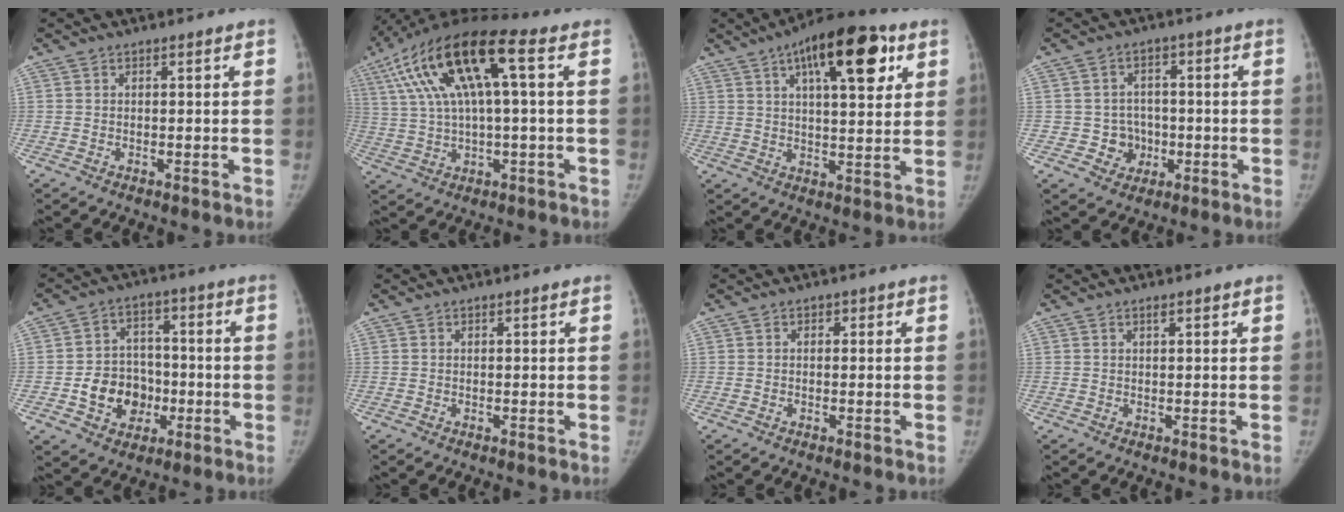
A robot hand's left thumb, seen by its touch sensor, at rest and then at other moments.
{"total": 19.2, "force": [5.4, 5.8, 17.5], "torque": [-0.352, 0.033, 0.095]}
{"total": 17.1, "force": [7.8, 6.4, 13.8], "torque": [-0.176, -0.009, 0.113]}
{"total": 6.2, "force": [-1.2, 6.0, 1.2], "torque": [0.021, 0.017, -0.015]}
{"total": 11.6, "force": [-3.0, 9.7, 5.6], "torque": [-0.044, 0.032, -0.047]}
{"total": 0.0}
{"total": 0.7, "force": [-0.1, 0.6, 0.2], "torque": [0.007, 0.003, -0.005]}
{"total": 1.0, "force": [0.6, 0.3, 0.7], "torque": [-0.009, 0.001, 0.008]}